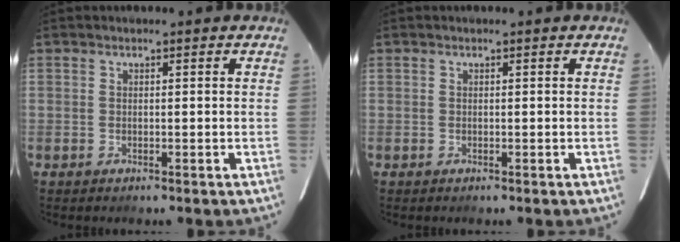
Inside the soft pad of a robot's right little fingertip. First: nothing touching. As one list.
[{"total": 0.0}]